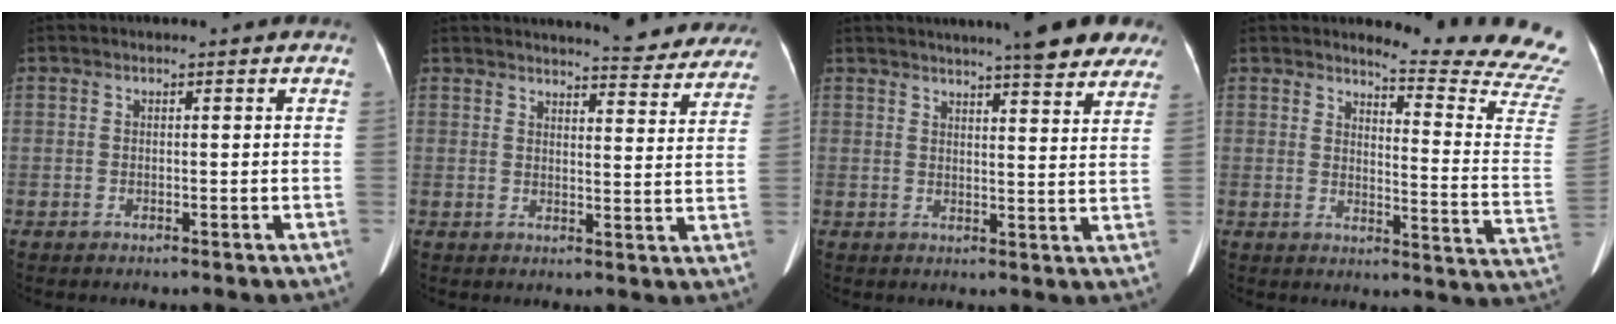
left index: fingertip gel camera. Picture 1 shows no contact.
{"total": 13.4, "force": [12.7, 2.1, 3.7], "torque": [-0.027, -0.034, 0.129]}
{"total": 14.3, "force": [11.8, 2.0, 7.7], "torque": [-0.094, 0.005, 0.134]}
{"total": 16.6, "force": [16.0, -2.1, 3.6], "torque": [-0.053, -0.172, 0.167]}